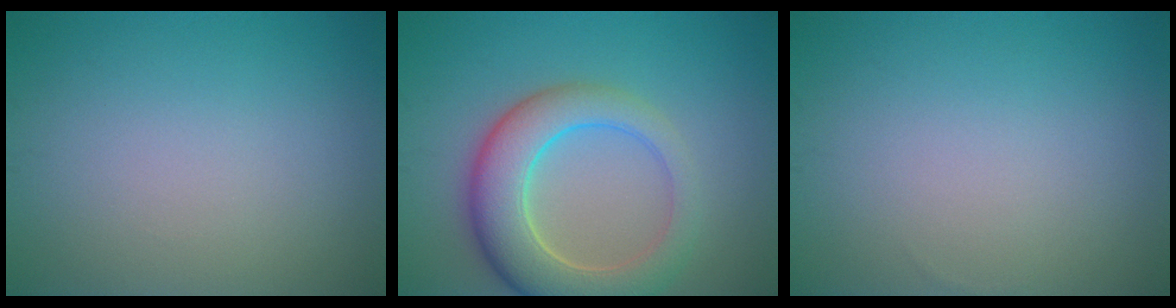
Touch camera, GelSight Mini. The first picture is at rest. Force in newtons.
{"total": 7.3, "press": 7.3, "slide": 0.7}
{"total": 0.0}